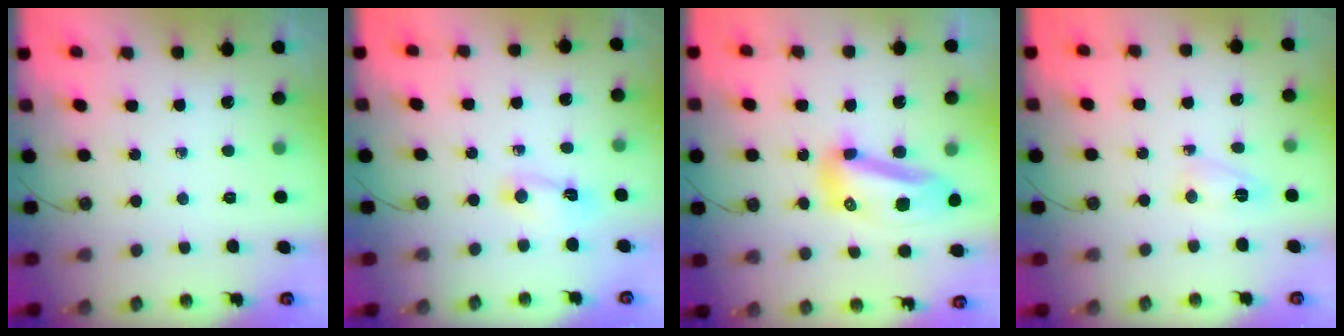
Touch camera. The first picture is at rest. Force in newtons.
{"total": 2.3, "press": 2.3, "slide": 0.3}
{"total": 13.2, "press": 13.2, "slide": 1.3}
{"total": 3.9, "press": 3.9, "slide": 0.7}